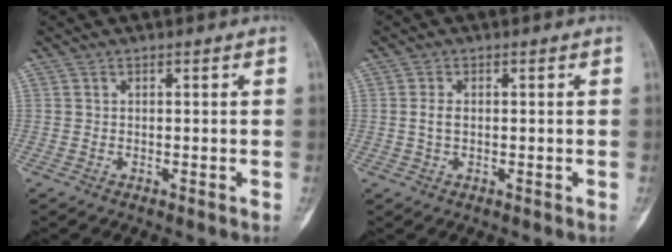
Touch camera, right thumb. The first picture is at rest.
{"total": 2.0, "force": [-0.1, 1.2, 1.6], "torque": [-0.033, 0.002, -0.005]}